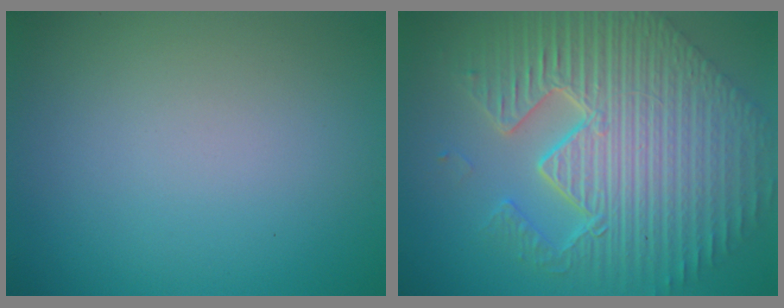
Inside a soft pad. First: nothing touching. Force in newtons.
{"total": 11.8, "press": 7.8, "slide": 8.9}